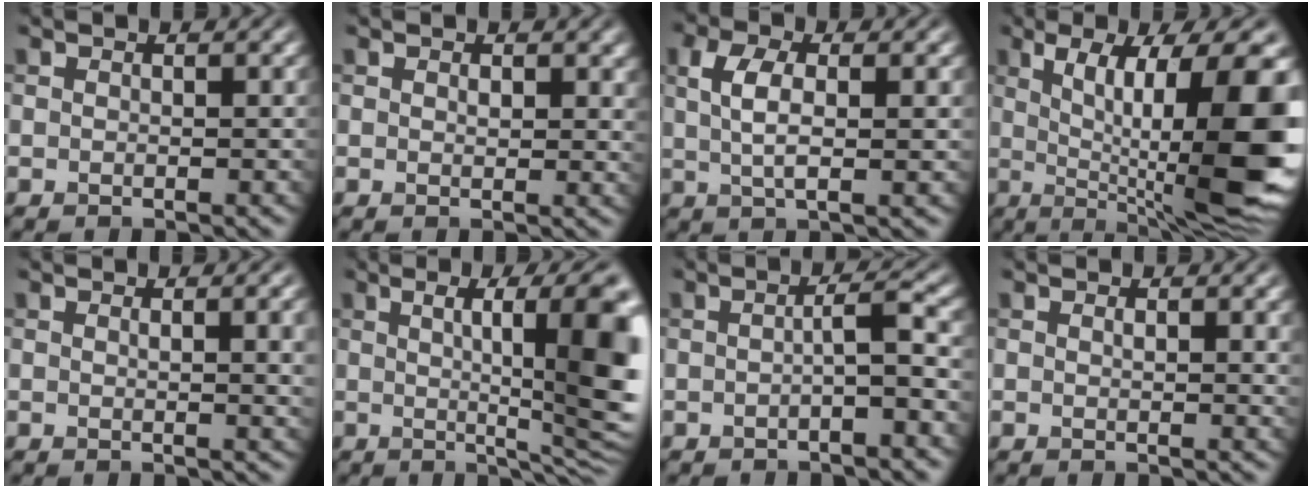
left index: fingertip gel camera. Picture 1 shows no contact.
{"total": 1.5, "force": [0.7, 0.8, 1.0], "torque": [-0.012, -0.004, 0.013]}
{"total": 4.5, "force": [0.8, 1.8, 4.1], "torque": [-0.080, 0.003, 0.013]}
{"total": 14.2, "force": [0.4, 3.2, 13.9], "torque": [-0.191, -0.001, 0.010]}
{"total": 4.3, "force": [1.0, 1.5, 3.9], "torque": [-0.032, 0.006, 0.015]}
{"total": 12.5, "force": [1.6, 2.9, 12.1], "torque": [-0.149, 0.001, 0.029]}
{"total": 3.2, "force": [-0.4, 0.5, 3.1], "torque": [-0.044, 0.010, -0.015]}
{"total": 2.0, "force": [0.8, 0.6, 1.8], "torque": [-0.015, 0.002, 0.013]}